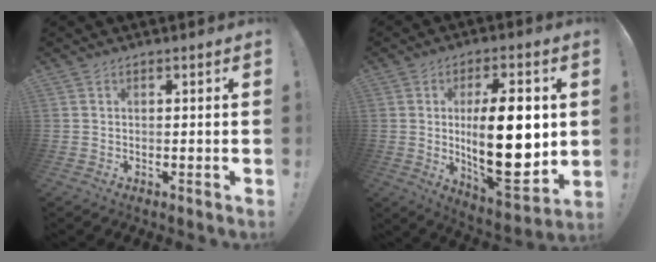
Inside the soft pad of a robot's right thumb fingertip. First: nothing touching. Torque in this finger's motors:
{"motor_torque": [2.55, 2.46, 2.21, 0.03, 0.16]}